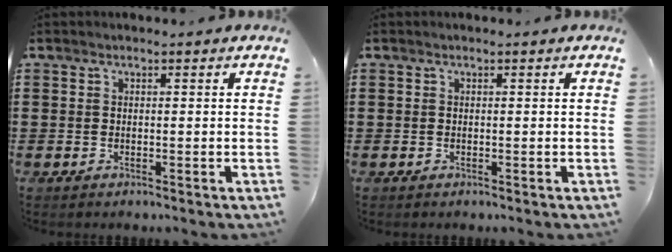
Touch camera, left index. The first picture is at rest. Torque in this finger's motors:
{"motor_torque": [-0.01, -0.01, 0.01, 0.00]}